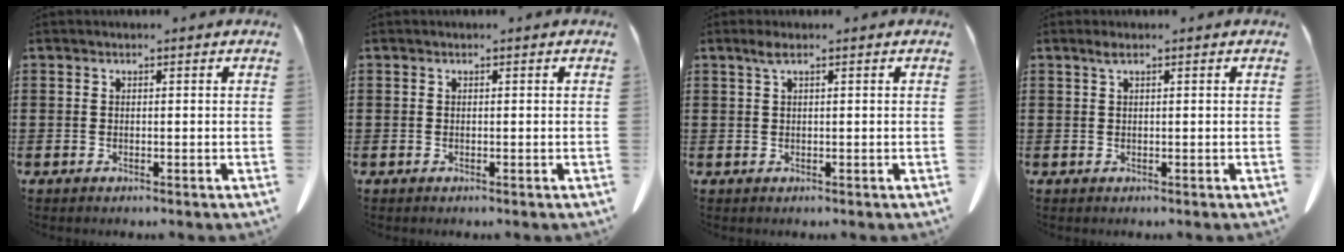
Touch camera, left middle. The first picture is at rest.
{"total": 0.0}
{"total": 1.6, "force": [0.6, 0.2, 1.5], "torque": [-0.031, 0.002, 0.011]}
{"total": 1.1, "force": [0.5, 0.1, 1.0], "torque": [-0.020, 0.002, 0.008]}